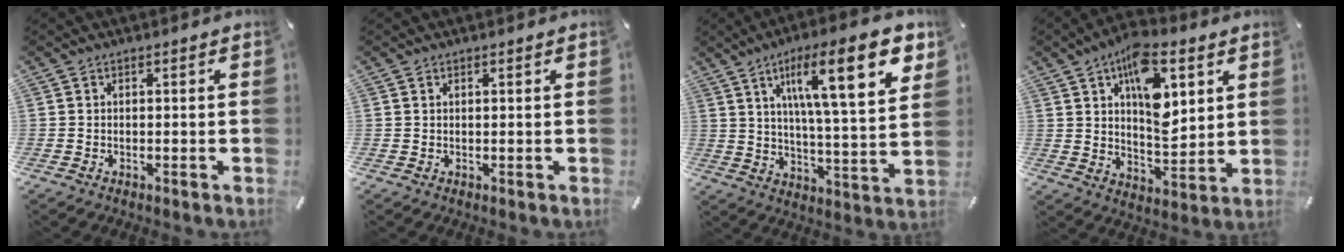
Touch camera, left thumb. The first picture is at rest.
{"total": 0.5, "force": [0.3, 0.0, 0.4], "torque": [-0.008, -0.001, 0.006]}
{"total": 20.0, "force": [10.0, 5.0, 16.5], "torque": [-0.257, -0.040, 0.146]}
{"total": 15.7, "force": [6.8, 8.2, 11.5], "torque": [-0.165, -0.023, 0.116]}